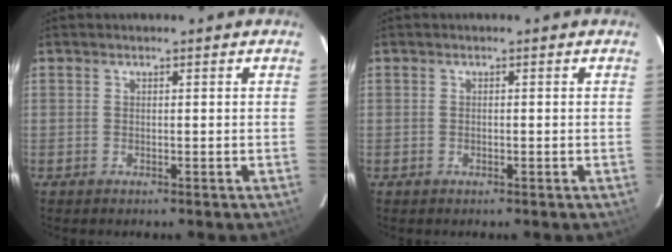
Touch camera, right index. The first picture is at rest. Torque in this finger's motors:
{"motor_torque": [-0.21, 0.09, 0.04, 0.00]}